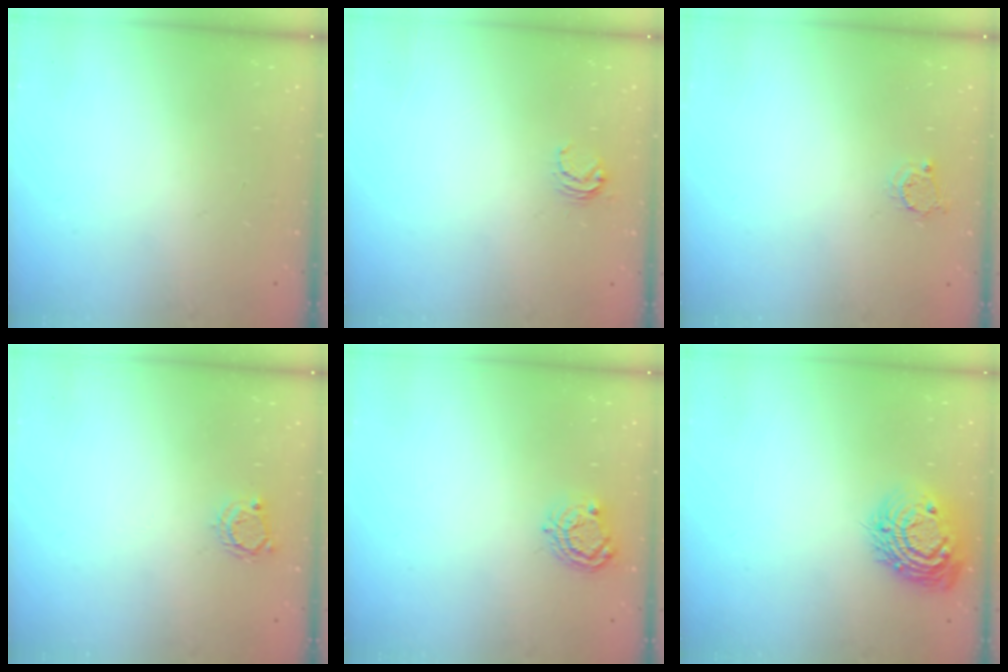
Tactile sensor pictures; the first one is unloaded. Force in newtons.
{"total": 4.3, "press": 4.3, "slide": 0.3}
{"total": 3.1, "press": 3.1, "slide": 0.3}
{"total": 3.6, "press": 3.6, "slide": 0.5}
{"total": 6.8, "press": 6.8, "slide": 0.5}
{"total": 13.2, "press": 13.2, "slide": 0.8}